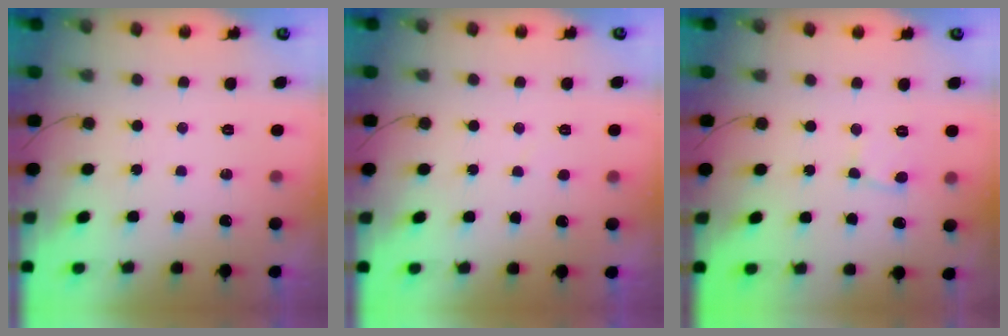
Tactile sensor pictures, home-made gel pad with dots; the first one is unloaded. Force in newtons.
{"total": 1.9, "press": 1.9, "slide": 0.2}
{"total": 2.4, "press": 2.4, "slide": 0.1}